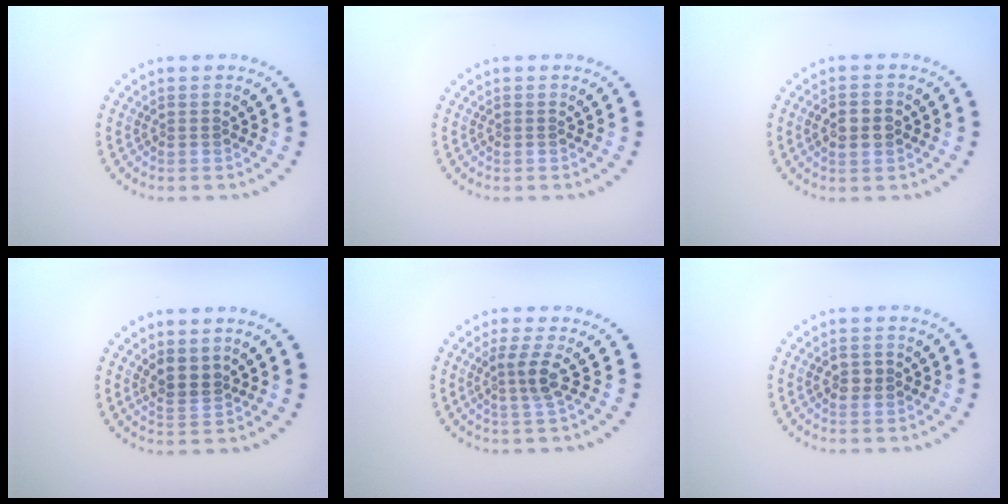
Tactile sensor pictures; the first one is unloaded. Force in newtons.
{"total": 0.0}
{"total": 3.0, "press": 3.0, "slide": 0.3}
{"total": 1.7, "press": 1.3, "slide": 1.1}
{"total": 2.4, "press": 1.8, "slide": 1.6}
{"total": 1.6, "press": 1.6, "slide": 0.2}